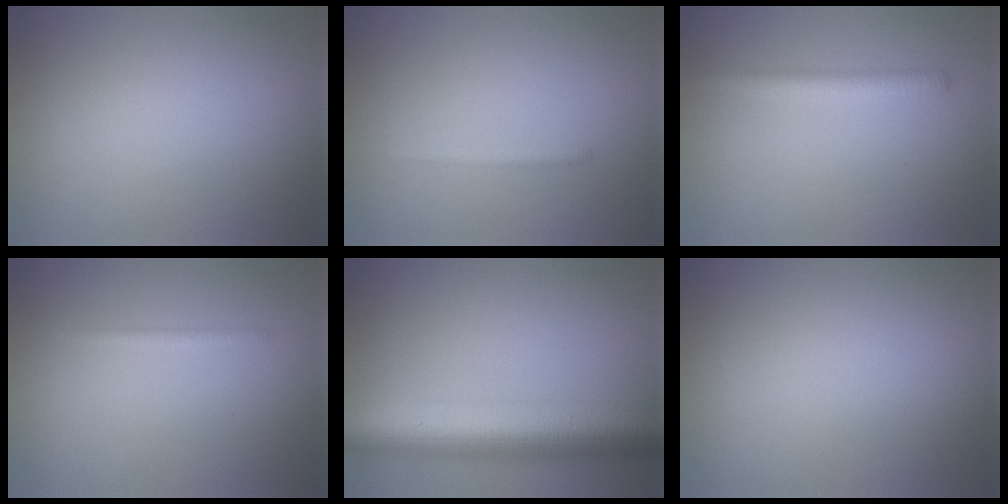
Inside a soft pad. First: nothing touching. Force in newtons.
{"total": 0.8, "press": 0.8, "slide": 0.1}
{"total": 2.2, "press": 2.2, "slide": 0.0}
{"total": 0.8, "press": 0.8, "slide": 0.0}
{"total": 10.3, "press": 10.3, "slide": 0.1}
{"total": 0.0}